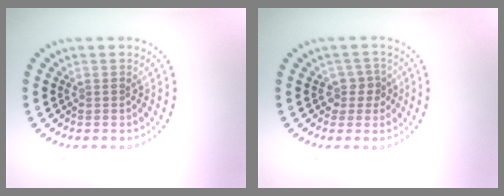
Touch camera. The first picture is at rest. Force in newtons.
{"total": 1.9, "press": 1.5, "slide": 1.1}